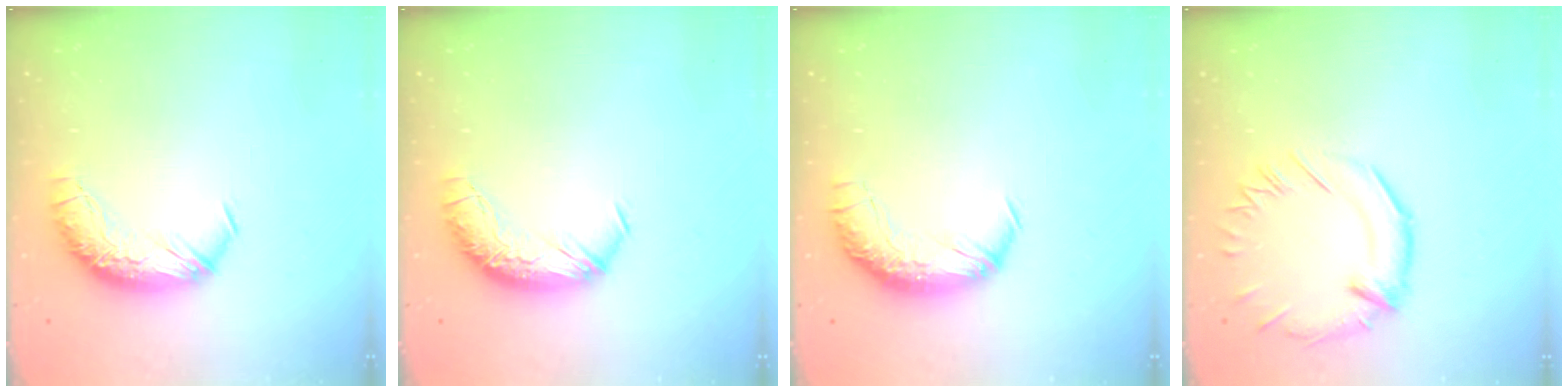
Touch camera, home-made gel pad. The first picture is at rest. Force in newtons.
{"total": 0.0}
{"total": 2.4, "press": 1.2, "slide": 2.1}
{"total": 1.5, "press": 0.5, "slide": 1.4}